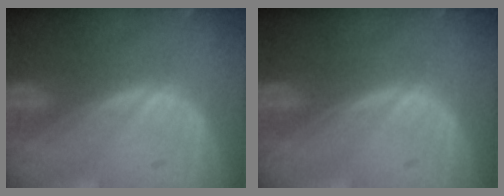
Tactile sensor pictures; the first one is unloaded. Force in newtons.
{"total": 0.0}